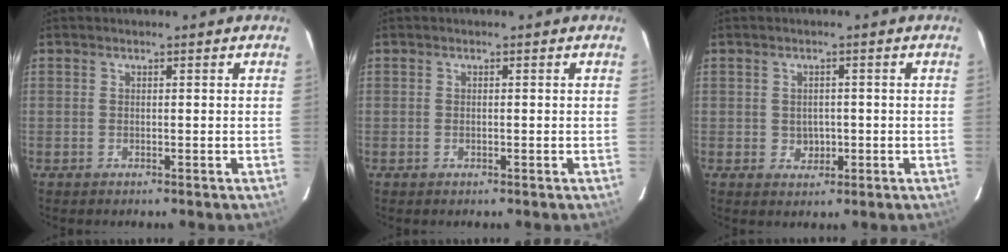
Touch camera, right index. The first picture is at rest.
{"total": 0.7, "force": [-0.2, 0.4, 0.6], "torque": [-0.012, 0.001, -0.003]}
{"total": 3.1, "force": [-0.4, 2.7, 1.4], "torque": [-0.023, 0.005, 0.002]}